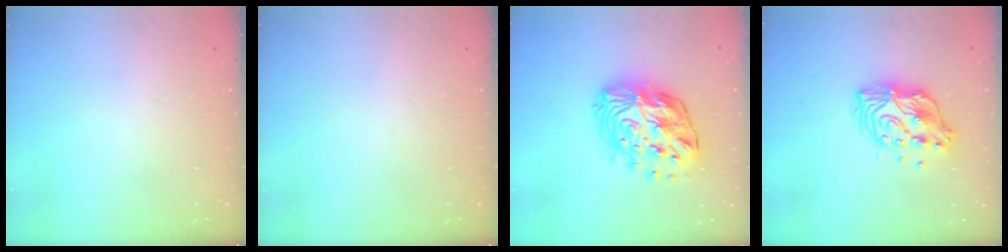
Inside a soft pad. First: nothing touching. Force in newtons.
{"total": 0.0}
{"total": 18.7, "press": 18.7, "slide": 1.0}
{"total": 12.1, "press": 12.0, "slide": 1.2}